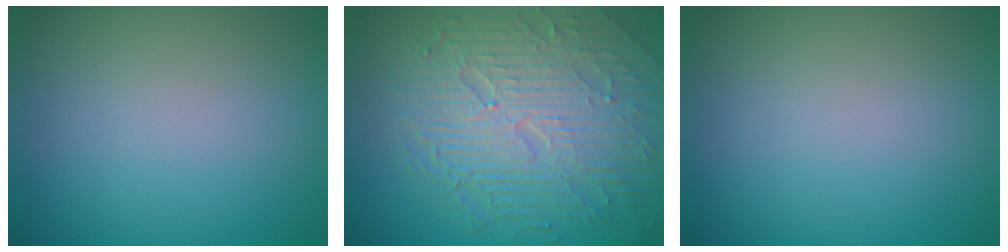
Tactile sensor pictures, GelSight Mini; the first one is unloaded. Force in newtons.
{"total": 9.6, "press": 6.3, "slide": 7.3}
{"total": 0.0}